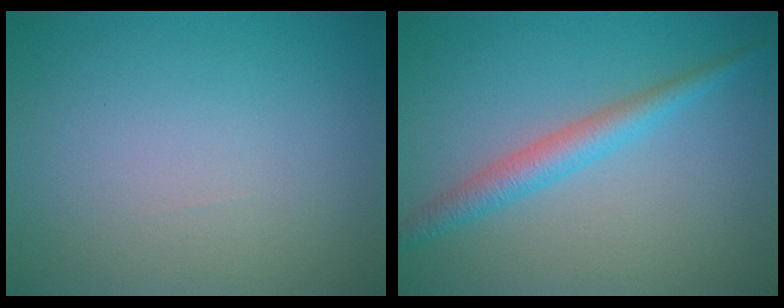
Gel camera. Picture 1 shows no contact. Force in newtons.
{"total": 2.9, "press": 2.9, "slide": 0.0}